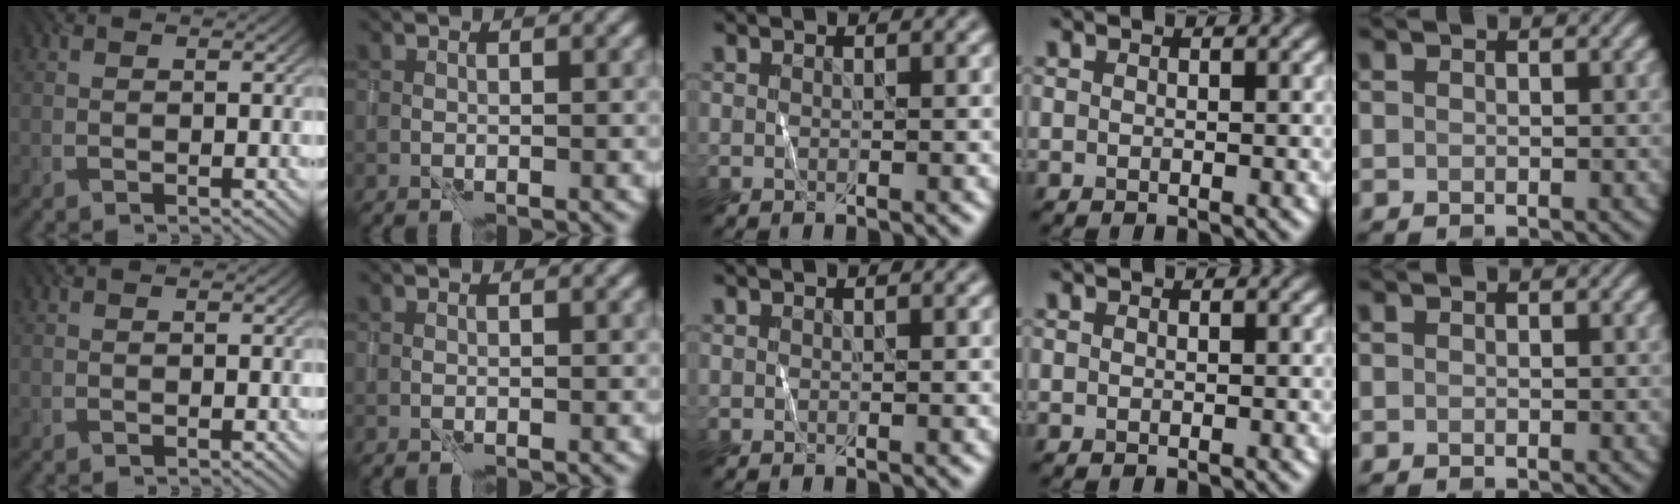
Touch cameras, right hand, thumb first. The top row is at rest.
{}